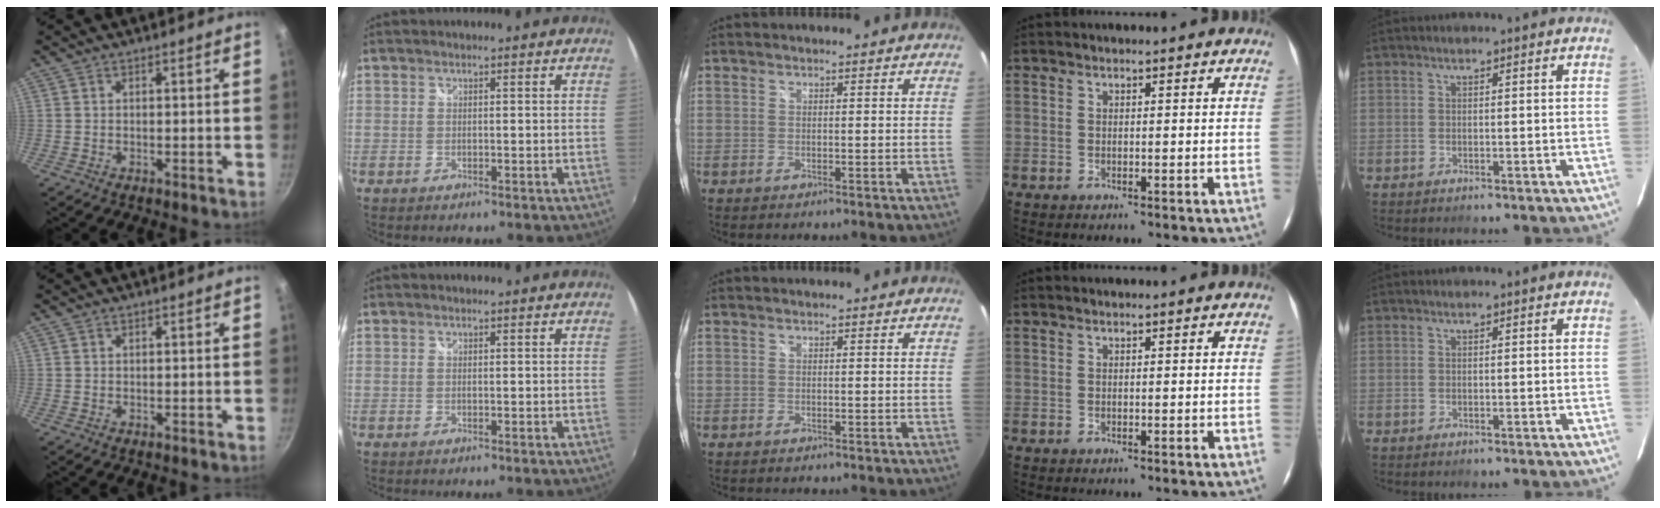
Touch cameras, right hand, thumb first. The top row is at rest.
{}